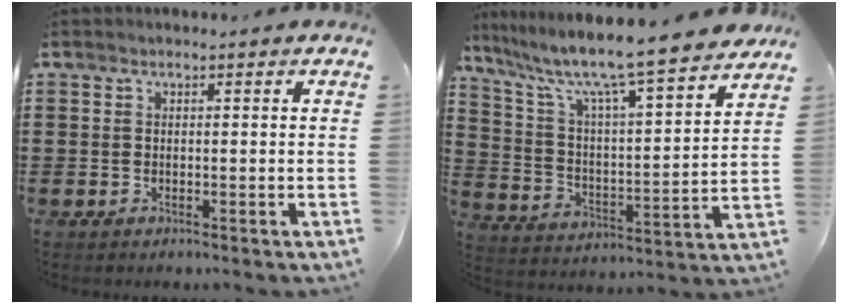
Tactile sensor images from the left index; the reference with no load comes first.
{"total": 9.3, "force": [8.1, -0.1, 4.5], "torque": [-0.123, -0.066, 0.130]}